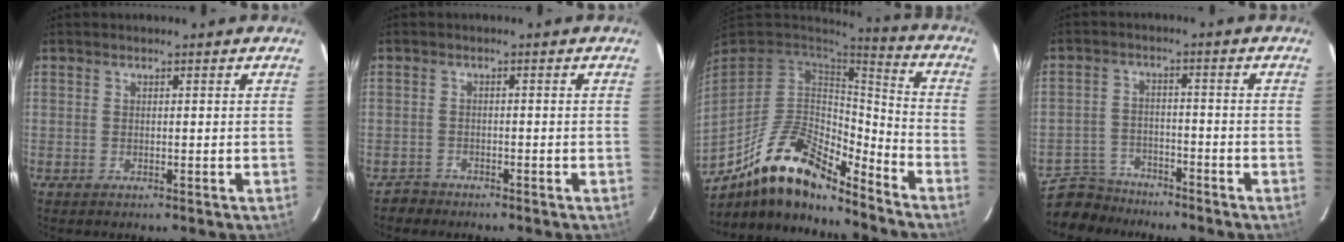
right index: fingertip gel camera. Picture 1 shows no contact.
{"total": 2.4, "force": [-1.8, 1.5, -0.4], "torque": [0.000, 0.009, -0.034]}
{"total": 17.8, "force": [-13.0, 6.4, 10.2], "torque": [-0.206, -0.001, -0.239]}
{"total": 7.7, "force": [-6.8, 3.6, 0.7], "torque": [-0.035, 0.016, -0.116]}